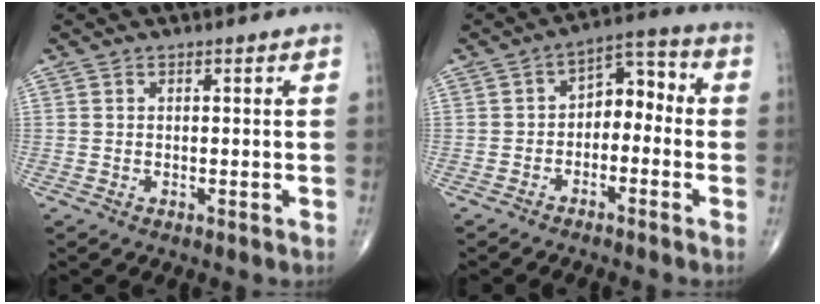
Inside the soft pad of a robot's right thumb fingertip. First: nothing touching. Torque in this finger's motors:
{"motor_torque": [-0.21, 0.42, 0.29, 0.13, 0.09]}